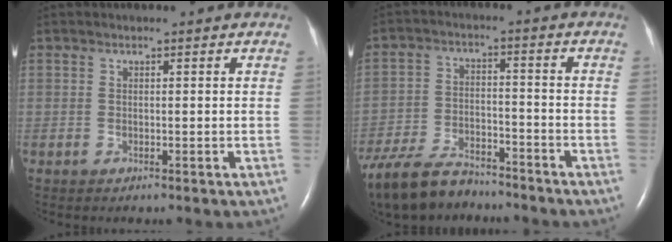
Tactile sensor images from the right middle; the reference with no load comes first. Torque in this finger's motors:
{"motor_torque": [0.24, -0.27, 0.36, 0.11]}